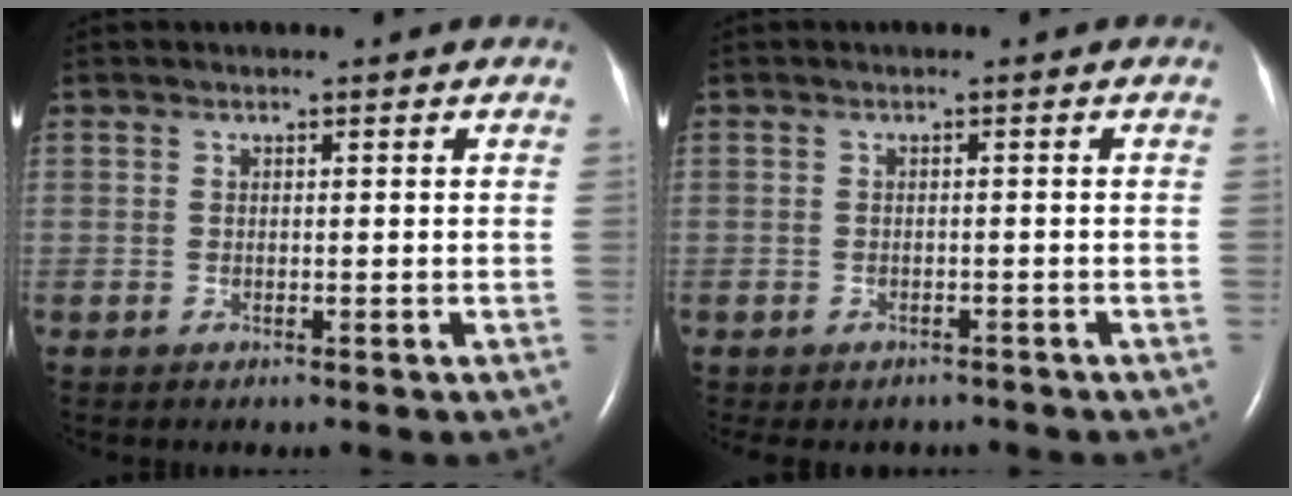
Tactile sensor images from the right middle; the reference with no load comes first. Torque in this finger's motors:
{"motor_torque": [0.54, -0.57, 0.06, 0.01]}